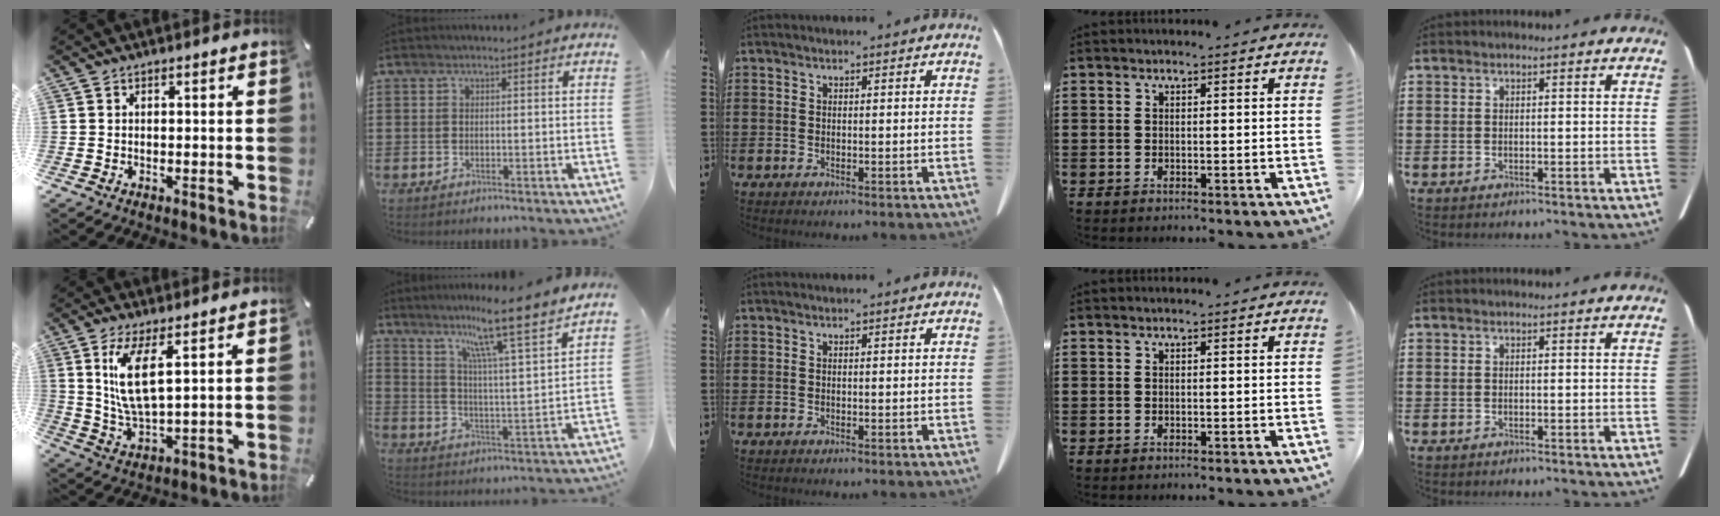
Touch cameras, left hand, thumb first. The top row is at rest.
{"thumb": {"total": 10.0, "force": [3.8, 3.3, 8.7], "torque": [-0.180, -0.005, 0.065]}, "index": {"total": 9.8, "force": [7.9, -1.0, 5.6], "torque": [-0.119, -0.051, 0.124]}}